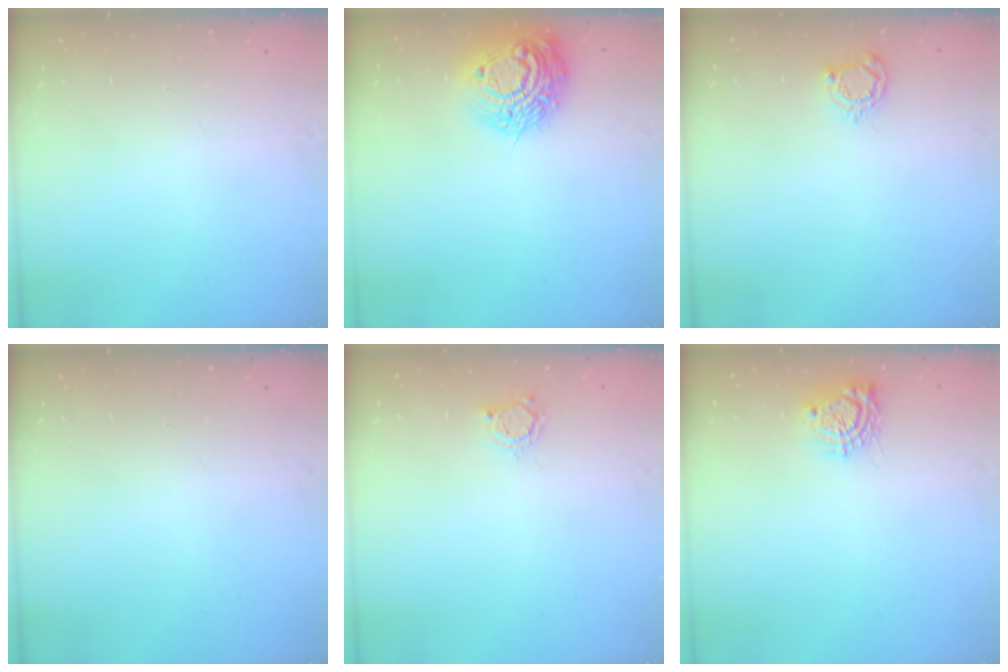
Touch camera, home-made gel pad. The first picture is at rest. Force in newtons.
{"total": 16.0, "press": 16.0, "slide": 1.3}
{"total": 4.3, "press": 4.3, "slide": 0.5}
{"total": 0.0}
{"total": 2.9, "press": 2.9, "slide": 0.3}
{"total": 8.7, "press": 8.7, "slide": 0.5}